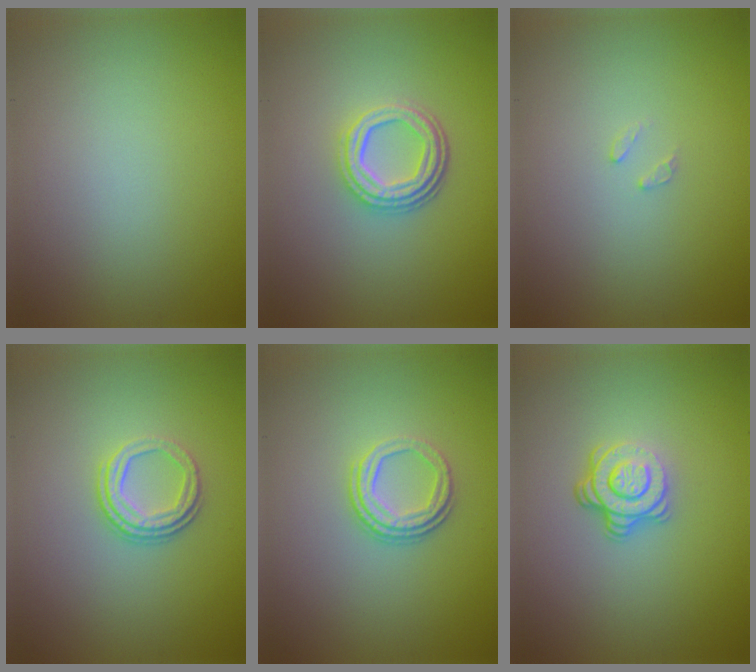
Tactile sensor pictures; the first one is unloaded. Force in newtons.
{"total": 4.2, "press": 3.2, "slide": 2.7}
{"total": 0.8, "press": 0.7, "slide": 0.1}
{"total": 3.2, "press": 2.4, "slide": 2.1}
{"total": 3.2, "press": 2.4, "slide": 2.1}
{"total": 3.9, "press": 2.7, "slide": 2.9}